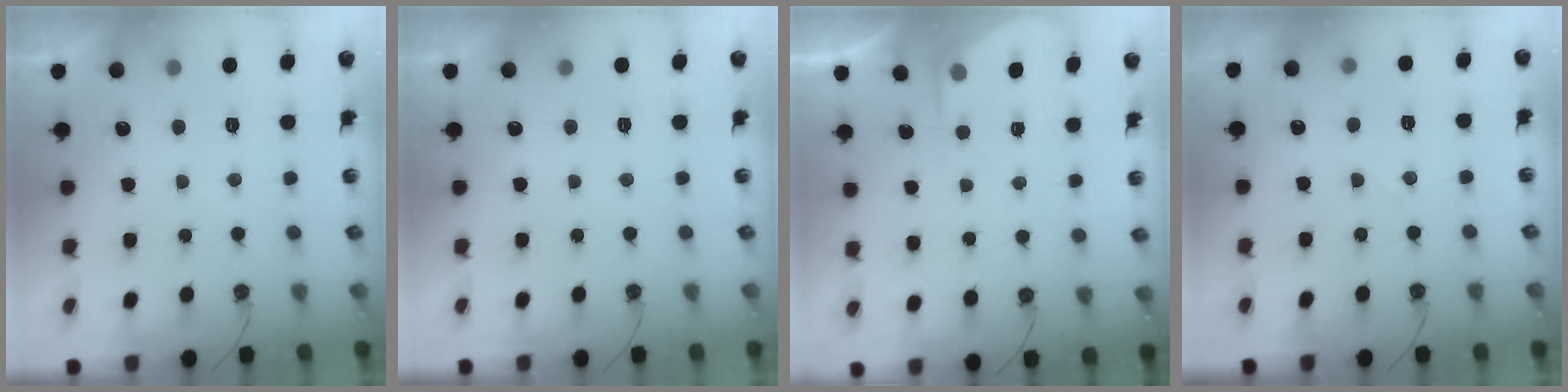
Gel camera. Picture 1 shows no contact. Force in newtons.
{"total": 0.0}
{"total": 3.0, "press": 2.9, "slide": 0.4}
{"total": 4.4, "press": 4.4, "slide": 0.5}